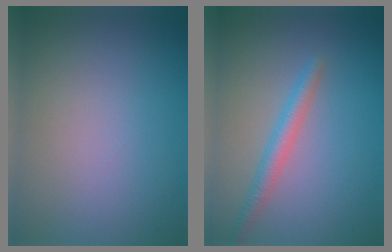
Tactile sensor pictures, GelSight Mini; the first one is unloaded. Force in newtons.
{"total": 2.4, "press": 2.4, "slide": 0.1}